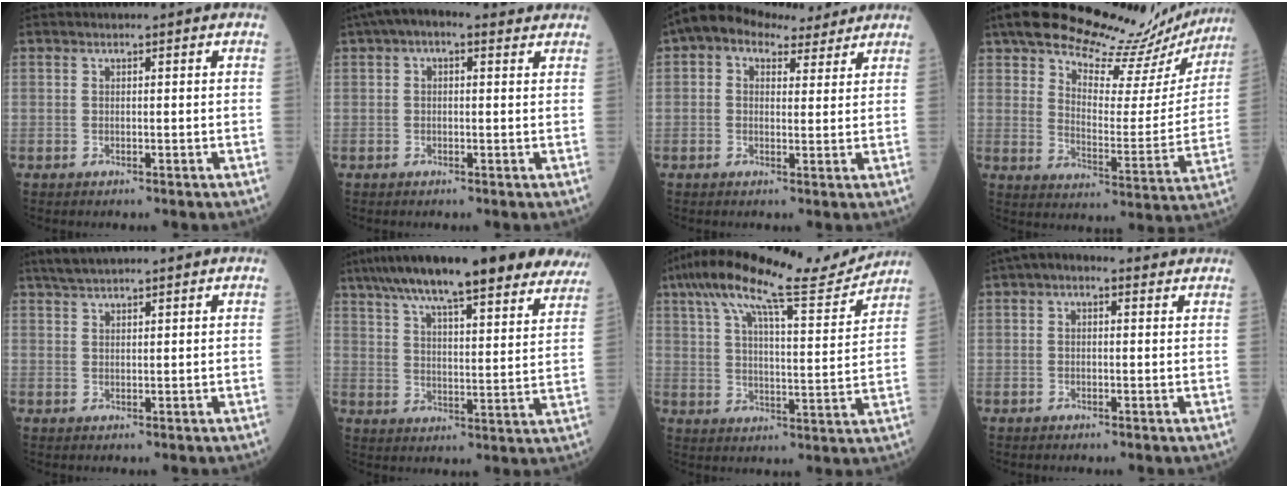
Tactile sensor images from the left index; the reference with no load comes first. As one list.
[{"total": 6.1, "force": [3.9, 2.6, 3.9], "torque": [-0.066, 0.048, 0.055]}, {"total": 7.2, "force": [5.1, 4.1, 3.0], "torque": [-0.049, 0.035, 0.078]}, {"total": 21.1, "force": [19.3, 5.2, 6.9], "torque": [-0.095, -0.049, 0.248]}, {"total": 3.7, "force": [3.2, 0.4, 1.8], "torque": [-0.034, 0.024, 0.062]}, {"total": 25.0, "force": [19.9, 4.6, 14.4], "torque": [-0.217, 0.037, 0.264]}, {"total": 16.2, "force": [14.1, 0.8, 7.9], "torque": [-0.143, 0.010, 0.211]}, {"total": 4.0, "force": [2.4, 2.1, 2.4], "torque": [-0.040, 0.036, 0.032]}]